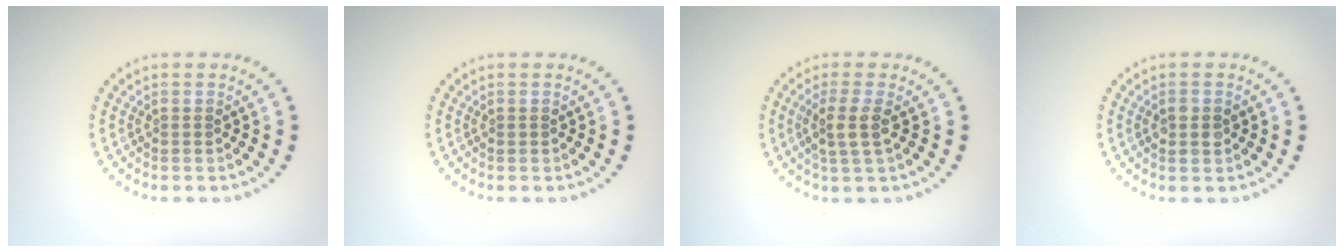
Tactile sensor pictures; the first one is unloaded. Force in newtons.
{"total": 0.0}
{"total": 2.3, "press": 1.9, "slide": 1.2}
{"total": 1.9, "press": 1.9, "slide": 0.1}